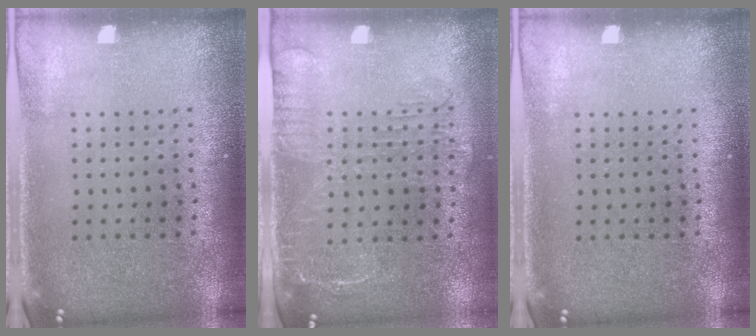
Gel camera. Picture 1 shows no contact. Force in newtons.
{"total": 1.7, "press": 1.3, "slide": 1.0}
{"total": 0.0}